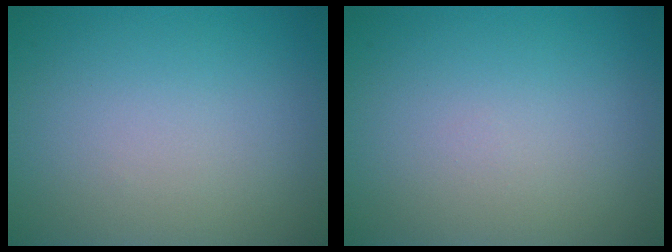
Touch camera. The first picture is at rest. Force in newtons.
{"total": 0.0}